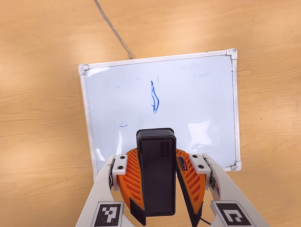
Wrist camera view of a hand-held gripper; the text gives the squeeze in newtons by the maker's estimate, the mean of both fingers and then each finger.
{"total": 9.0, "left": 9.5, "right": 8.5}